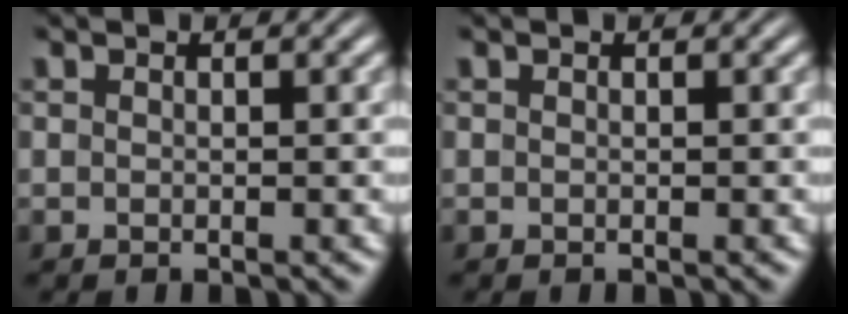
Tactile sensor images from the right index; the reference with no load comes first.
{"total": 0.0}